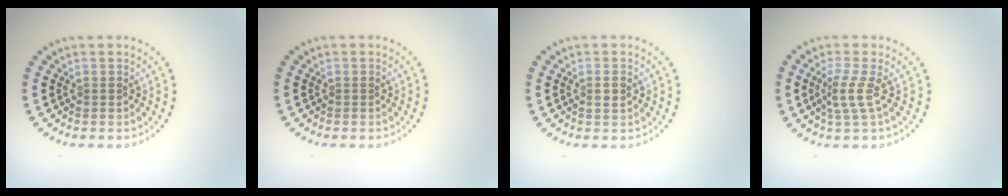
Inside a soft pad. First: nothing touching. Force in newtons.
{"total": 0.0}
{"total": 1.0, "press": 0.9, "slide": 0.3}
{"total": 2.2, "press": 1.4, "slide": 1.7}